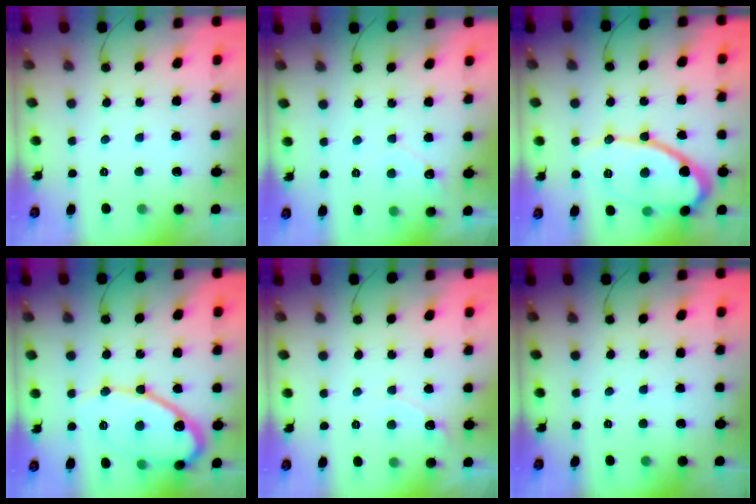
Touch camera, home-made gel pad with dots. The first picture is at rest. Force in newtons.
{"total": 2.4, "press": 2.4, "slide": 0.2}
{"total": 14.8, "press": 14.8, "slide": 1.2}
{"total": 15.4, "press": 15.3, "slide": 1.2}
{"total": 3.1, "press": 3.1, "slide": 0.2}
{"total": 0.0}